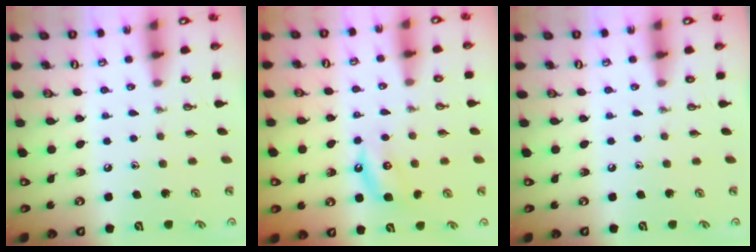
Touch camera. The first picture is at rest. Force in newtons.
{"total": 5.0, "press": 4.9, "slide": 1.0}
{"total": 0.0}